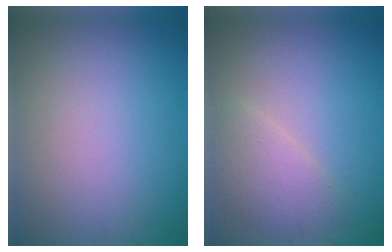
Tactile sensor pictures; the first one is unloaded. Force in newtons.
{"total": 2.7, "press": 2.7, "slide": 0.2}